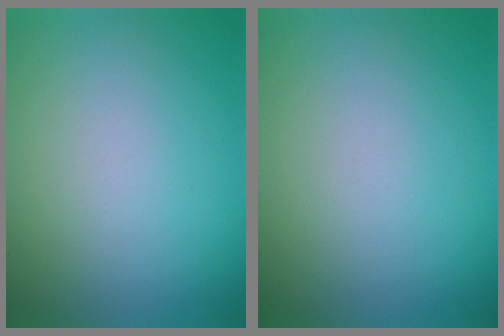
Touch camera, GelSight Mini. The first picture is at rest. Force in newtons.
{"total": 0.0}